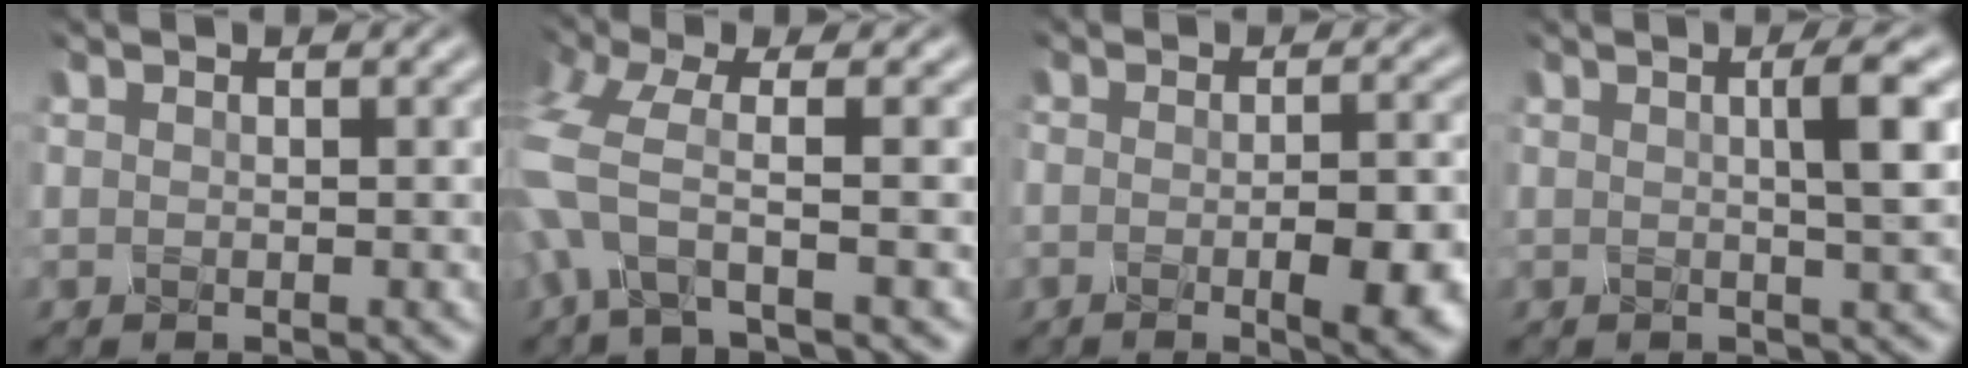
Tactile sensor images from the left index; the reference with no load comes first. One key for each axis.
{"total": 4.9, "fx": -1.8, "fy": 1.1, "fz": 4.4, "tx": -0.115, "ty": -0.004, "tz": -0.049}
{"total": 5.4, "fx": -1.7, "fy": 1.1, "fz": 5.0, "tx": -0.066, "ty": -0.009, "tz": -0.026}
{"total": 3.6, "fx": 0.7, "fy": 0.7, "fz": 3.5, "tx": -0.042, "ty": 0.004, "tz": 0.003}